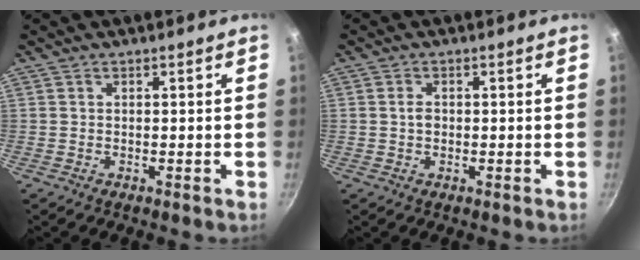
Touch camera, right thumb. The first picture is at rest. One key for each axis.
{"total": 1.8, "fx": 0.0, "fy": 1.3, "fz": 1.2, "tx": -0.020, "ty": 0.003, "tz": -0.001}